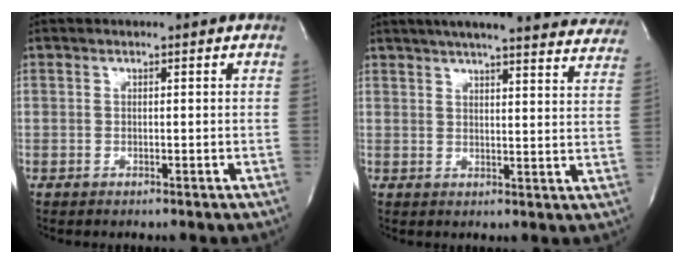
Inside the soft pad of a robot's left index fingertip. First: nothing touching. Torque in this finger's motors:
{"motor_torque": [0.28, -0.22, 0.64, 0.13]}